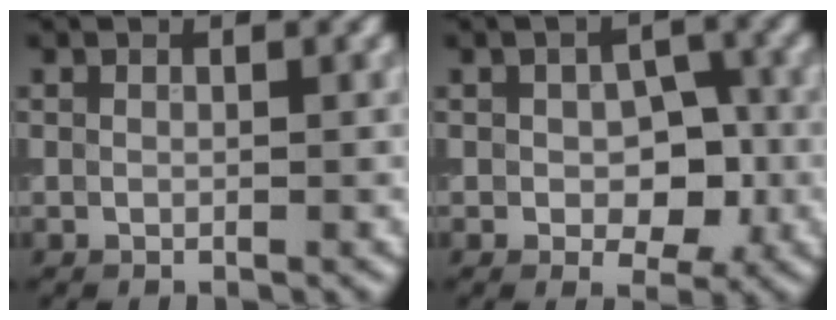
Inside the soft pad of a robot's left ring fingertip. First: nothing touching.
{"total": 4.6, "force": [-0.5, 2.8, 3.6], "torque": [-0.050, -0.005, -0.006]}